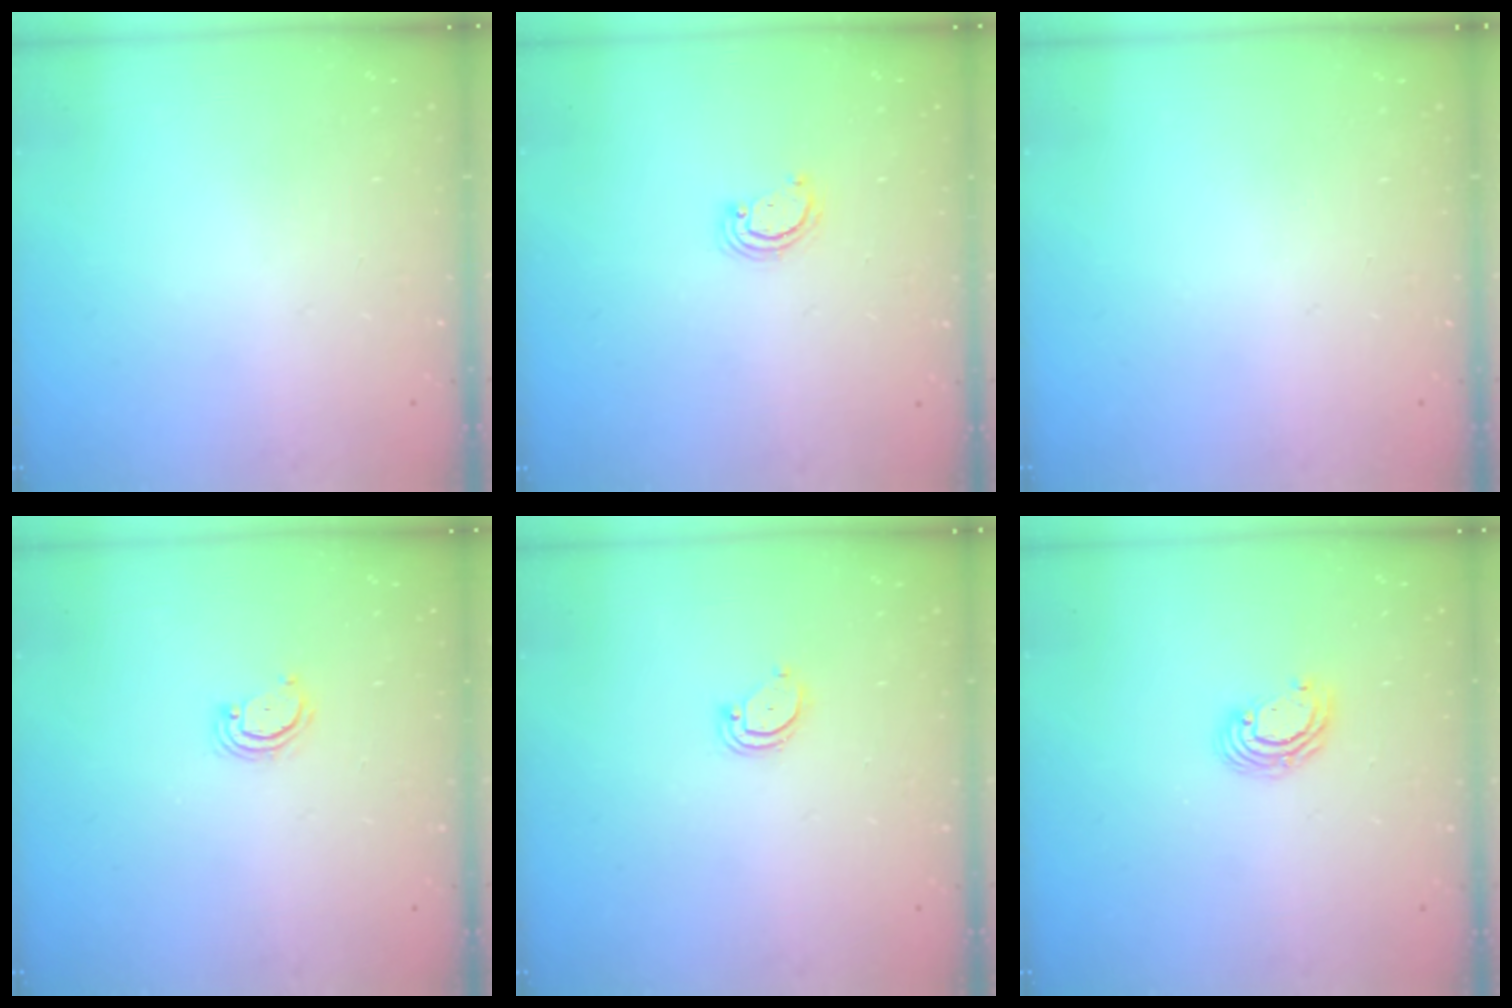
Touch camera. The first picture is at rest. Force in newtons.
{"total": 2.6, "press": 2.6, "slide": 0.3}
{"total": 0.0}
{"total": 3.1, "press": 3.1, "slide": 0.5}
{"total": 2.9, "press": 2.9, "slide": 0.2}
{"total": 4.9, "press": 4.8, "slide": 0.2}